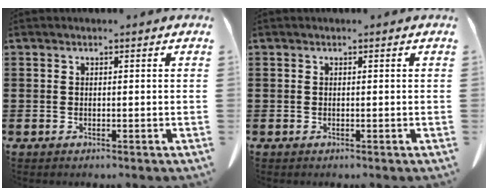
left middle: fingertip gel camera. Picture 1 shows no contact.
{"total": 0.0}